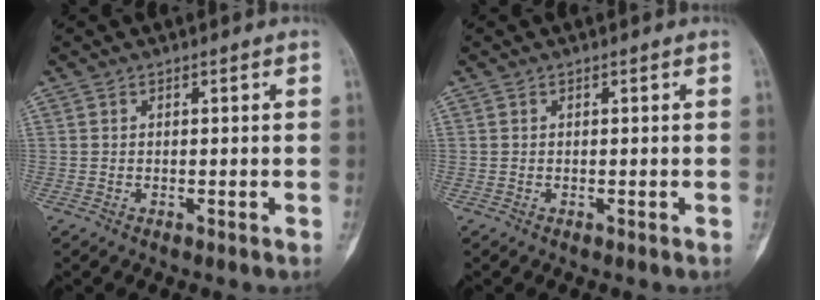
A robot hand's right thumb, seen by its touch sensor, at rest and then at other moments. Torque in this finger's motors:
{"motor_torque": [0.13, 0.03, 0.06, -0.06, 0.02]}